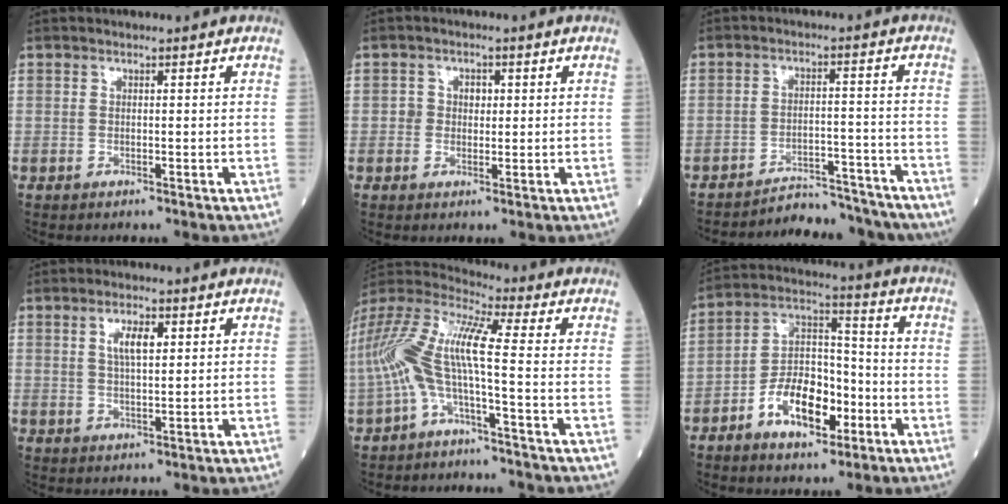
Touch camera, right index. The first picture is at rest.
{"total": 2.5, "force": [0.3, 2.1, 1.3], "torque": [-0.015, 0.008, 0.003]}
{"total": 10.9, "force": [-10.6, 2.3, 1.0], "torque": [-0.001, 0.024, -0.148]}
{"total": 4.2, "force": [1.5, 1.2, 3.7], "torque": [-0.072, 0.006, 0.027]}
{"total": 11.4, "force": [-2.5, 1.3, 11.1], "torque": [-0.244, 0.036, -0.059]}
{"total": 11.3, "force": [-5.1, 5.6, 8.3], "torque": [-0.157, 0.019, -0.088]}